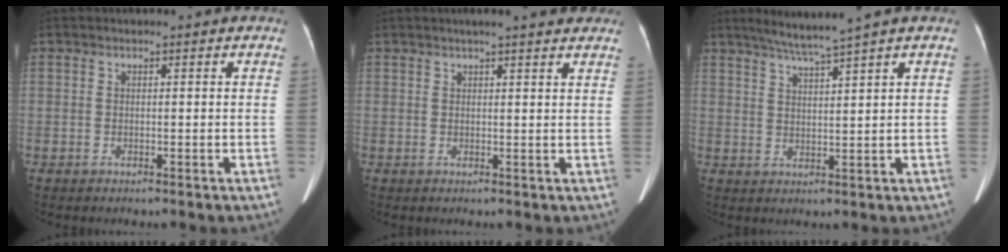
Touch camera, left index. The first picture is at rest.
{"total": 8.2, "force": [6.9, 0.9, 4.3], "torque": [-0.050, 0.018, 0.074]}
{"total": 5.5, "force": [4.3, -1.5, 3.0], "torque": [-0.055, -0.005, 0.081]}